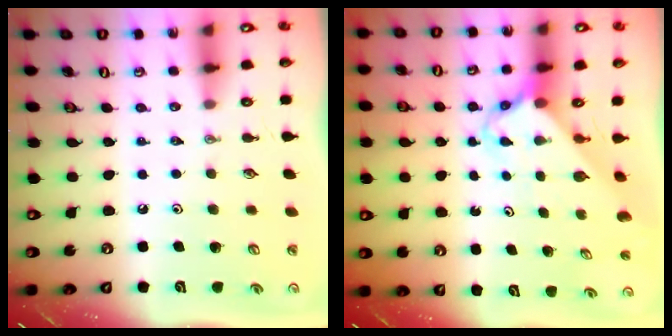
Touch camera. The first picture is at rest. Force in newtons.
{"total": 2.9, "press": 2.9, "slide": 0.3}